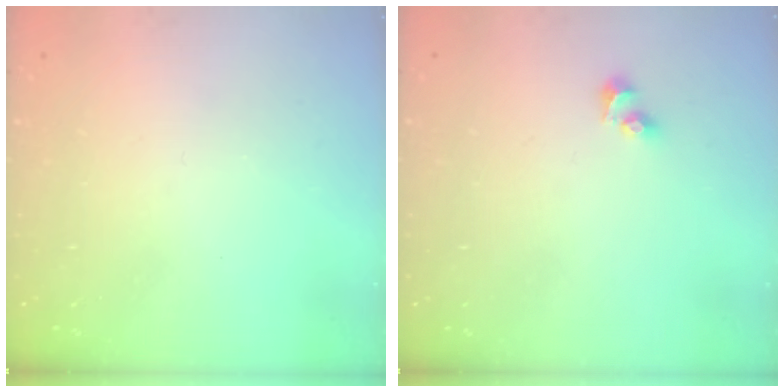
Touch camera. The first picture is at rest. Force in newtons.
{"total": 3.5, "press": 3.0, "slide": 1.8}